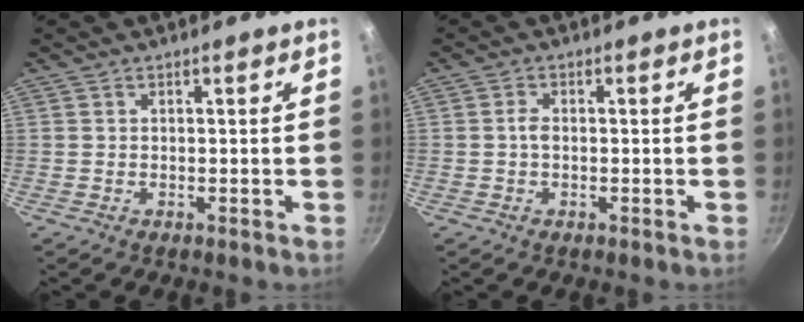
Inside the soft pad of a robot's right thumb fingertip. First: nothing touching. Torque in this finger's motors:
{"motor_torque": [0.12, 0.34, 0.28, 0.09, 0.05]}